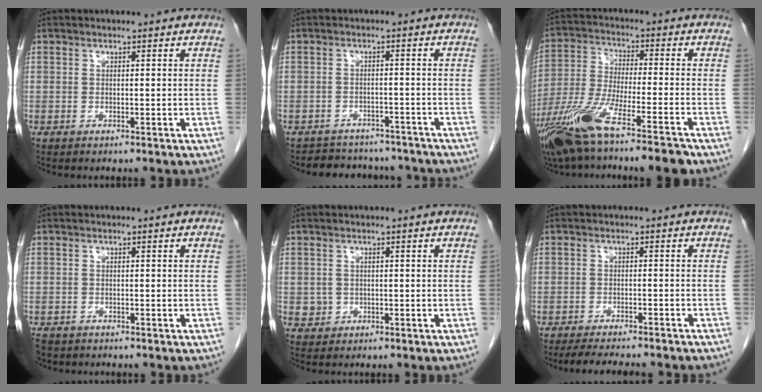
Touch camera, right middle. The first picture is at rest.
{"total": 8.6, "force": [-7.9, 3.3, 1.0], "torque": [-0.009, 0.016, -0.093]}
{"total": 15.2, "force": [-10.7, 0.9, 10.8], "torque": [-0.219, -0.039, -0.196]}
{"total": 3.1, "force": [-2.5, 1.6, 0.7], "torque": [-0.015, -0.003, -0.038]}
{"total": 1.3, "force": [-0.1, 1.3, 0.2], "torque": [-0.001, 0.004, 0.001]}
{"total": 8.7, "force": [-7.6, 0.8, 4.1], "torque": [-0.056, -0.012, -0.108]}